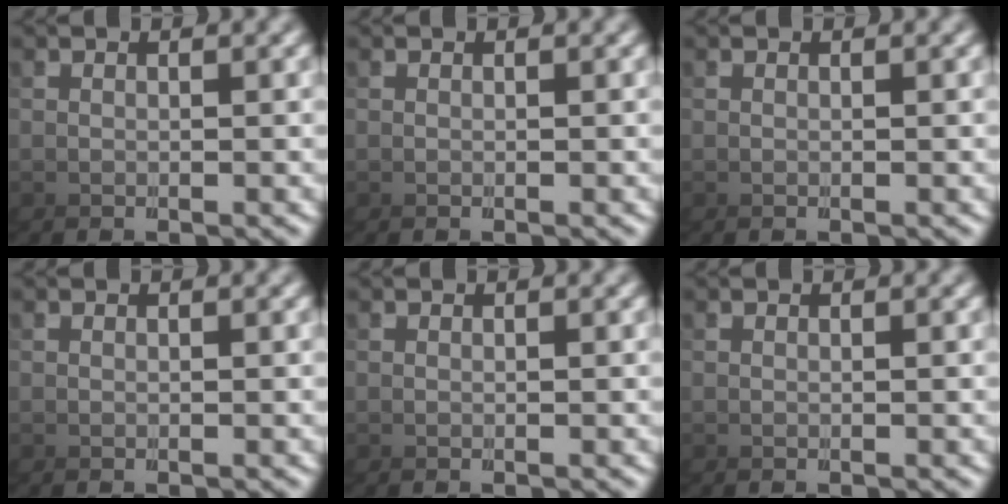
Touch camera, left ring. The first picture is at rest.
{"total": 0.0}
{"total": 0.0}
{"total": 0.0}
{"total": 0.0}
{"total": 0.0}